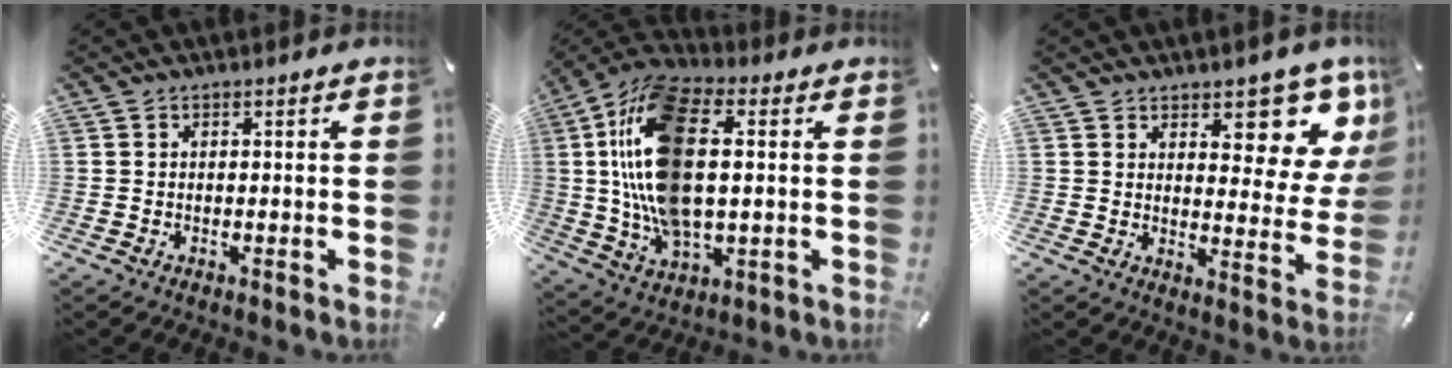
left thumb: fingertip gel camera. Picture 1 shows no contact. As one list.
[{"total": 19.1, "force": [2.7, 10.0, 16.0], "torque": [-0.361, -0.002, 0.043]}, {"total": 11.1, "force": [8.1, 5.1, 5.7], "torque": [-0.043, -0.076, 0.137]}]